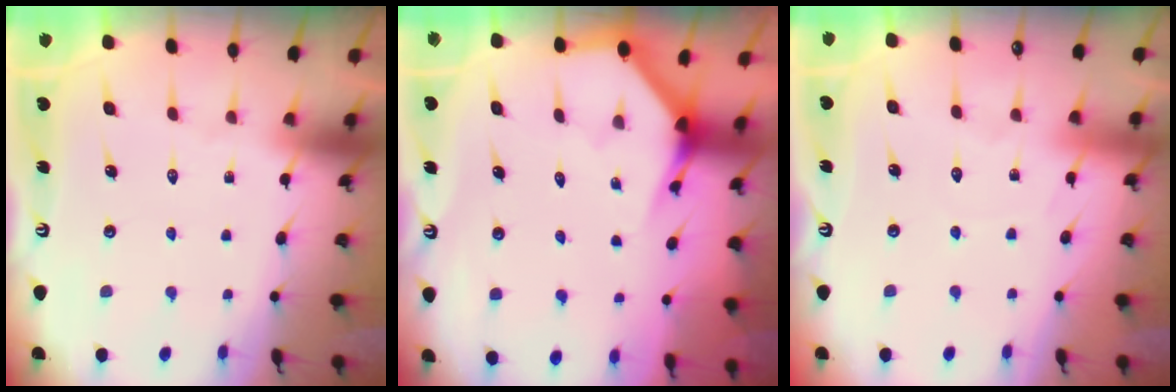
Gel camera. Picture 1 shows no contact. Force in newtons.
{"total": 3.7, "press": 3.7, "slide": 0.3}
{"total": 3.6, "press": 3.6, "slide": 0.5}